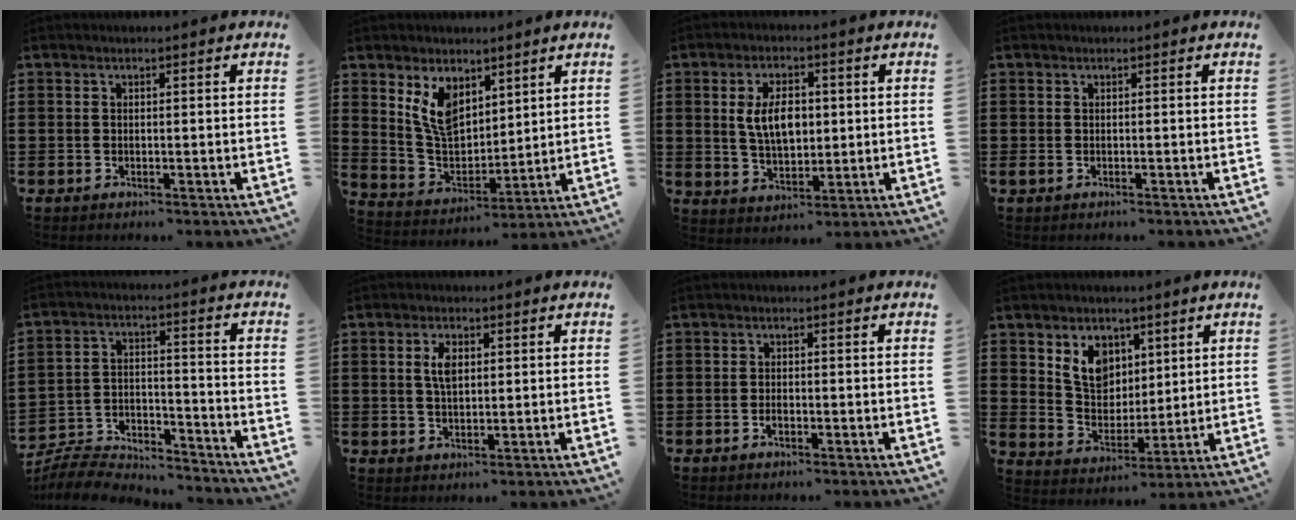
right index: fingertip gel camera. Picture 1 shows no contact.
{"total": 7.6, "force": [4.6, 4.5, 4.1], "torque": [-0.108, -0.008, 0.085]}
{"total": 6.7, "force": [0.8, 3.8, 5.4], "torque": [-0.105, 0.004, 0.006]}
{"total": 0.0}
{"total": 7.0, "force": [-6.8, 1.4, 1.1], "torque": [-0.033, 0.008, -0.138]}
{"total": 3.7, "force": [1.0, 1.8, 3.0], "torque": [-0.065, 0.010, 0.016]}
{"total": 1.1, "force": [-0.5, 0.5, 0.8], "torque": [-0.016, -0.004, -0.009]}
{"total": 7.0, "force": [3.7, 5.4, 2.4], "torque": [-0.067, 0.007, 0.068]}